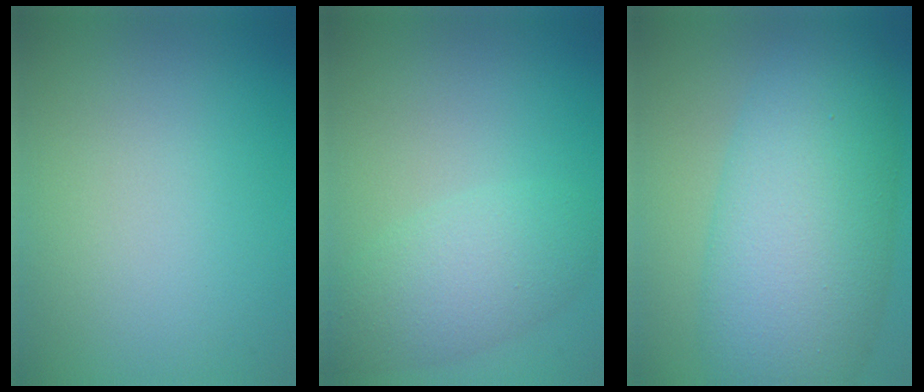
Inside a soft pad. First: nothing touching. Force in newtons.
{"total": 4.0, "press": 4.0, "slide": 0.2}
{"total": 11.4, "press": 11.4, "slide": 0.2}